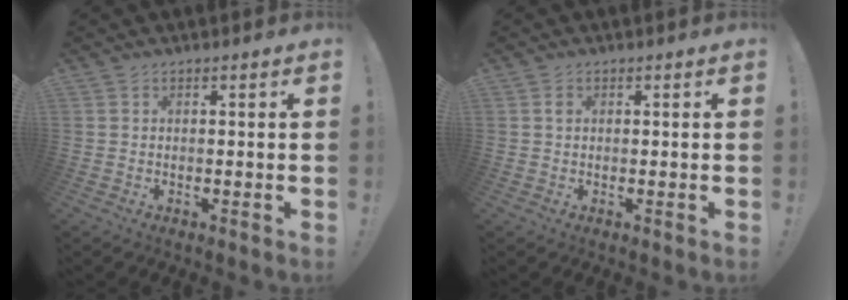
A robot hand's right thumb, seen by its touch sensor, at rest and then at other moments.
{"total": 0.8, "force": [0.1, 0.6, 0.5], "torque": [-0.007, 0.001, 0.002]}